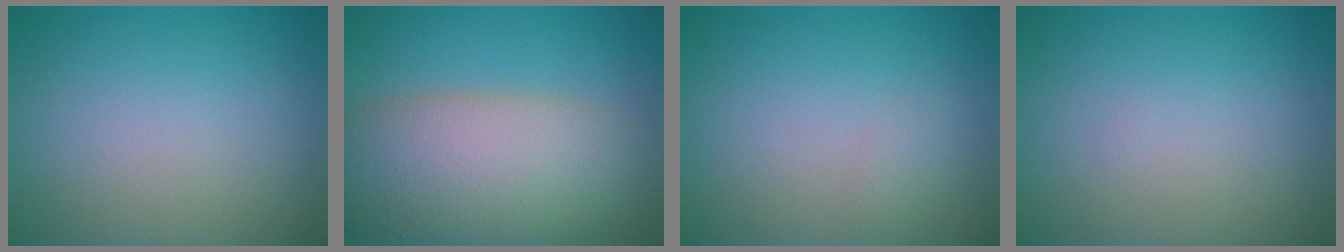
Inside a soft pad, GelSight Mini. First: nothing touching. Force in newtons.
{"total": 10.6, "press": 10.5, "slide": 0.9}
{"total": 0.8, "press": 0.8, "slide": 0.0}
{"total": 0.0}